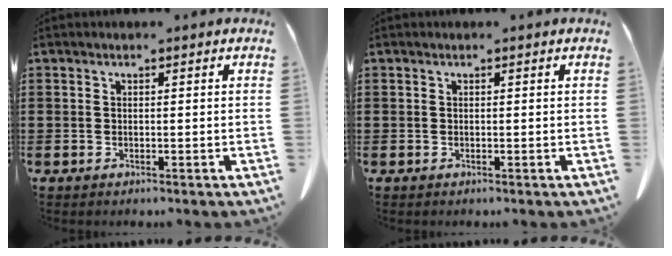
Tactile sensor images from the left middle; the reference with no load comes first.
{"total": 0.0}